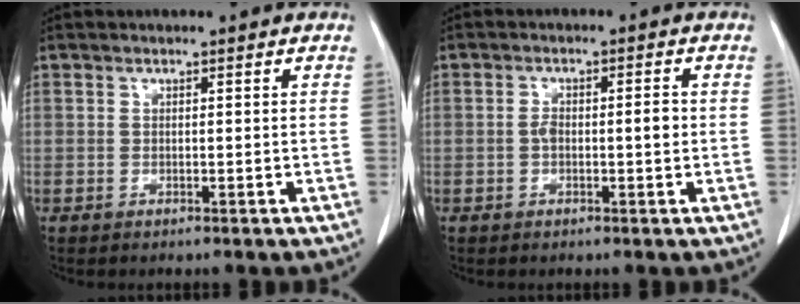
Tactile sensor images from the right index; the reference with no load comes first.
{"total": 3.4, "force": [-0.3, 1.2, 3.2], "torque": [-0.059, 0.009, -0.004]}